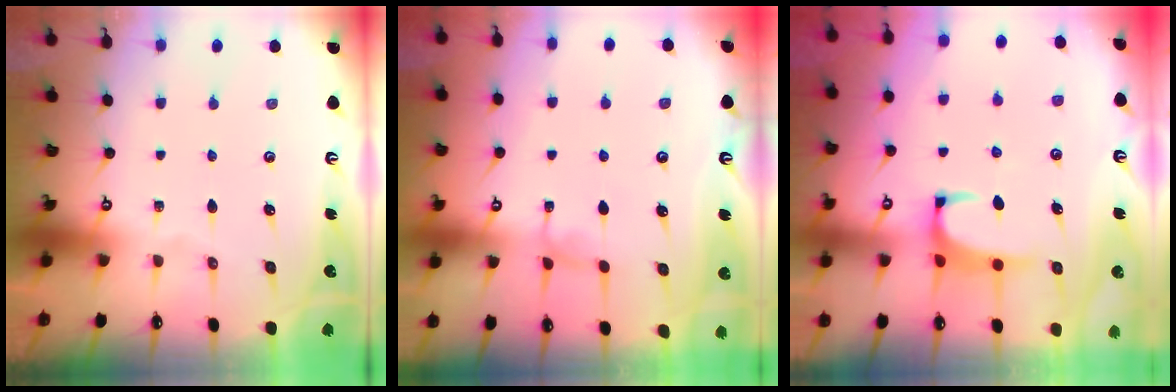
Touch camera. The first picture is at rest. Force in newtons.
{"total": 0.5, "press": 0.3, "slide": 0.4}
{"total": 0.8, "press": 0.6, "slide": 0.6}